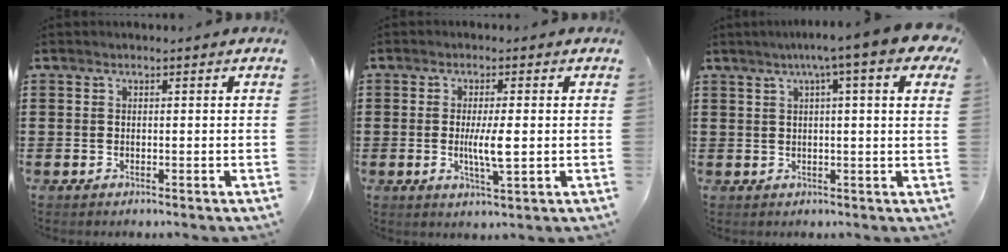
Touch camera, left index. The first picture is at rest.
{"total": 5.0, "force": [-0.1, 0.7, 5.0], "torque": [-0.094, -0.006, -0.007]}
{"total": 7.0, "force": [4.1, -0.3, 5.8], "torque": [-0.111, -0.001, 0.067]}